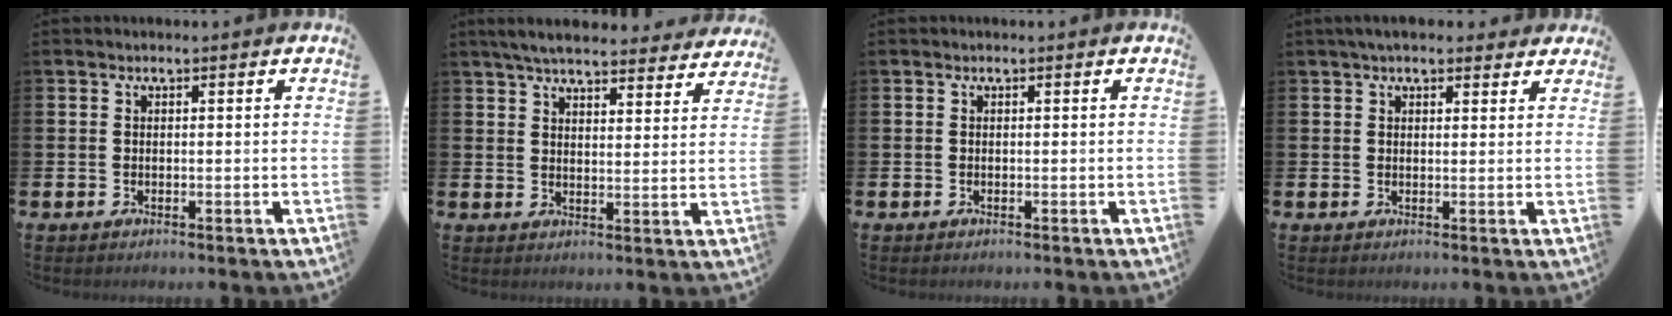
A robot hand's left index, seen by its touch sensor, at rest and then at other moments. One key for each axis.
{"total": 5.9, "fx": 5.6, "fy": 1.0, "fz": 1.5, "tx": -0.037, "ty": -0.032, "tz": 0.098}
{"total": 0.0}
{"total": 3.4, "fx": 3.0, "fy": 1.3, "fz": 1.2, "tx": -0.019, "ty": -0.004, "tz": 0.053}